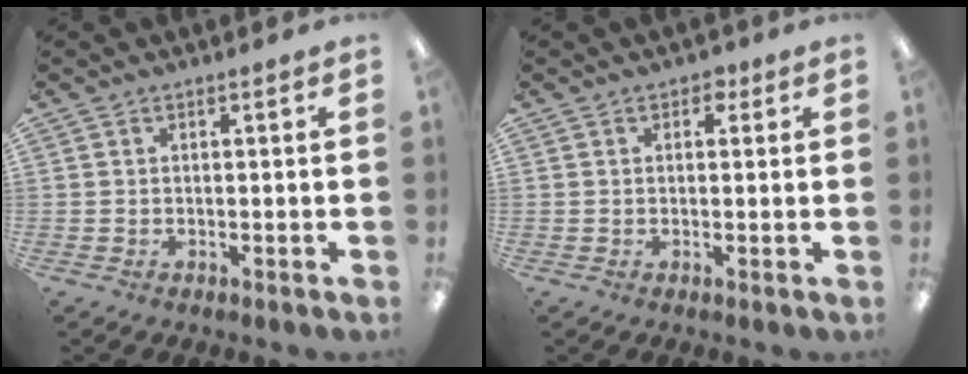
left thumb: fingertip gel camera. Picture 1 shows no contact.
{"total": 2.2, "force": [1.1, 1.5, 1.1], "torque": [-0.005, -0.002, 0.017]}